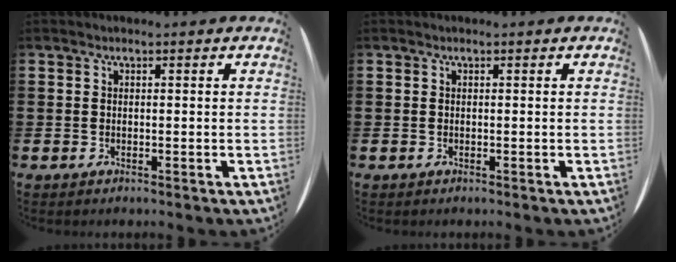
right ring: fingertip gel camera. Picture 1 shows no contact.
{"total": 0.0}